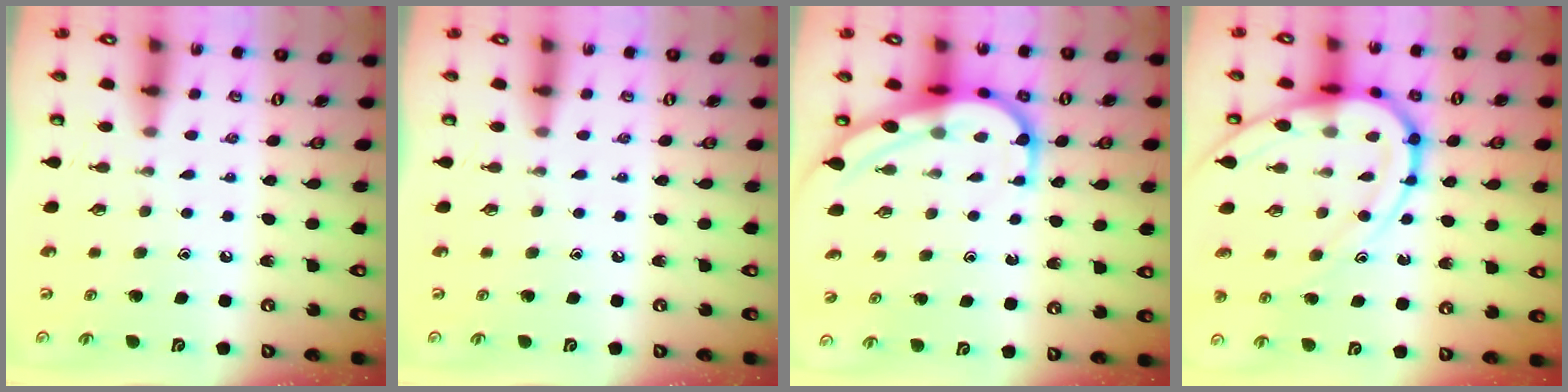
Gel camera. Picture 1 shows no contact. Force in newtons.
{"total": 0.0}
{"total": 8.4, "press": 8.4, "slide": 0.8}
{"total": 14.4, "press": 14.4, "slide": 1.4}